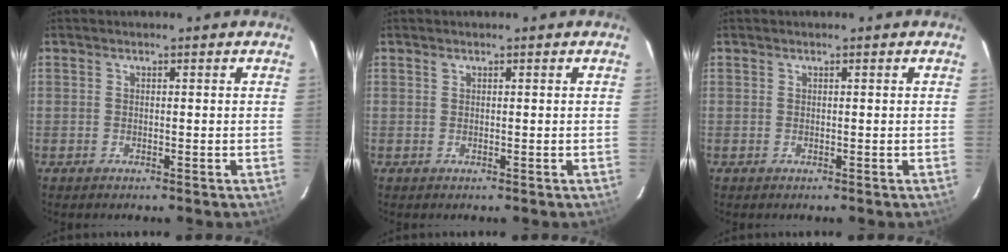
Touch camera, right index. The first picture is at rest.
{"total": 0.0}
{"total": 0.0}